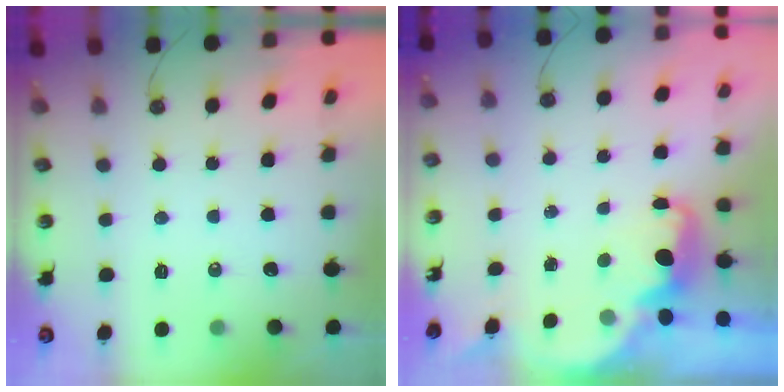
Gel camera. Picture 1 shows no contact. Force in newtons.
{"total": 2.3, "press": 2.2, "slide": 0.6}